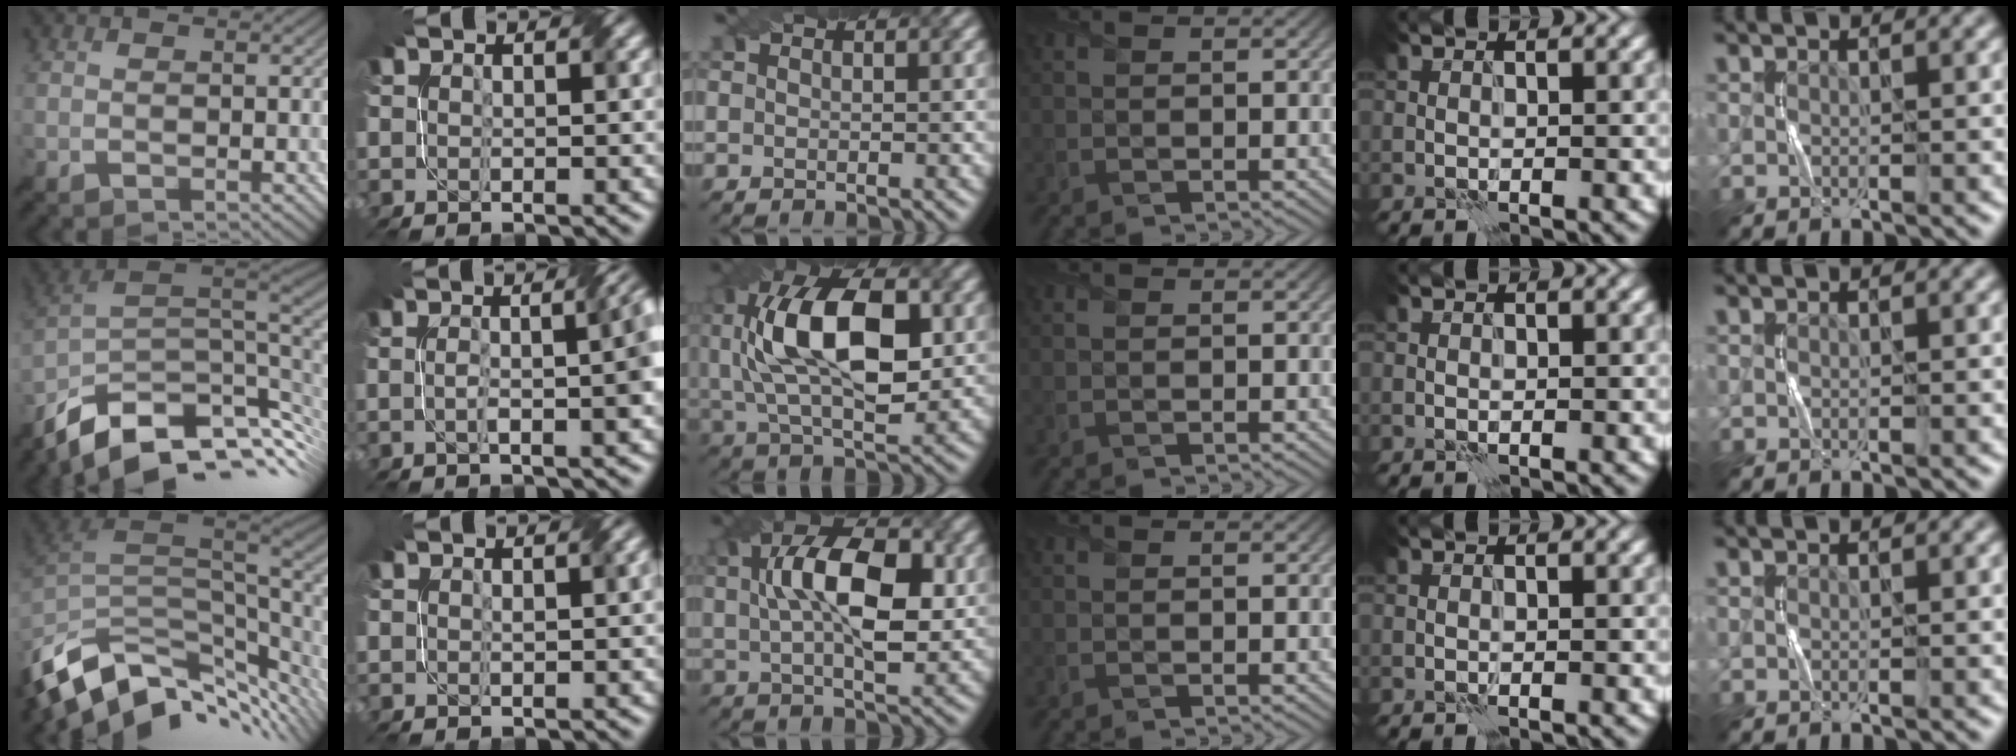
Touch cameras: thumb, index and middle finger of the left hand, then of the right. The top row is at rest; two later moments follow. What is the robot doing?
{"motion": "twist", "object": "screw"}